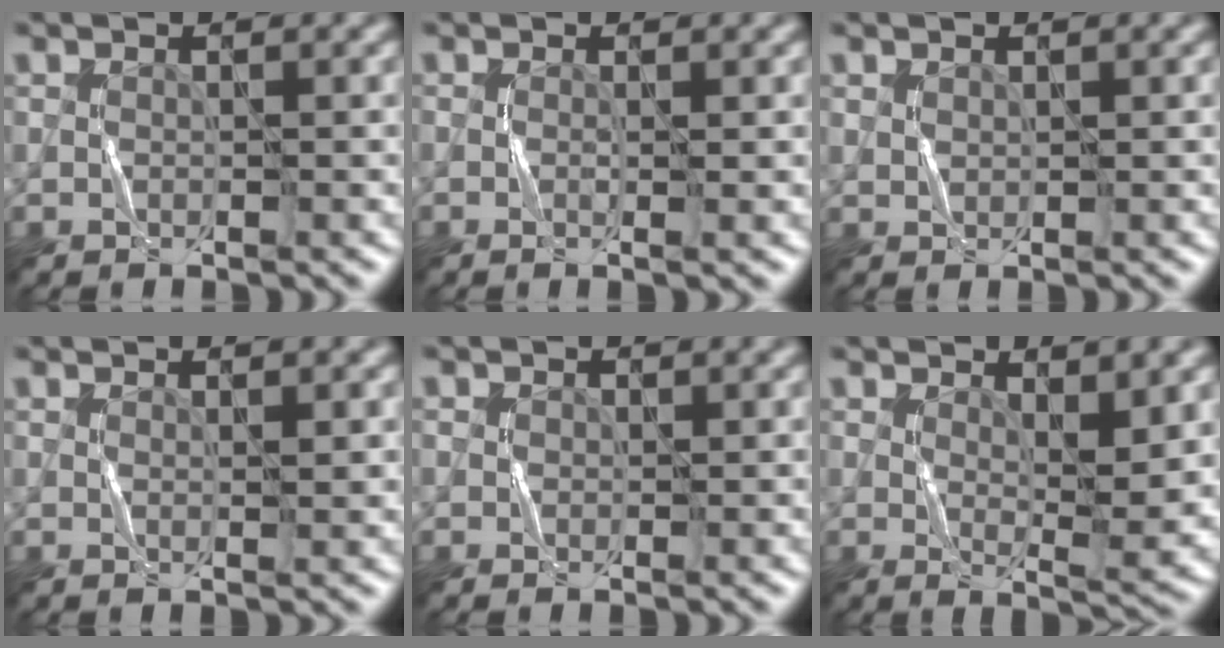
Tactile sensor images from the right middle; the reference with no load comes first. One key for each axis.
{"total": 0.8, "fx": 0.0, "fy": 0.0, "fz": 0.8, "tx": -0.013, "ty": -0.003, "tz": -0.002}
{"total": 0.6, "fx": 0.5, "fy": 0.3, "fz": 0.2, "tx": -0.009, "ty": -0.002, "tz": 0.013}
{"total": 1.2, "fx": 0.5, "fy": 0.1, "fz": 1.0, "tx": -0.017, "ty": -0.001, "tz": 0.009}
{"total": 0.8, "fx": 0.2, "fy": 0.7, "fz": 0.3, "tx": -0.004, "ty": 0.002, "tz": 0.002}
{"total": 5.1, "fx": 1.7, "fy": 1.6, "fz": 4.5, "tx": -0.075, "ty": -0.015, "tz": 0.033}